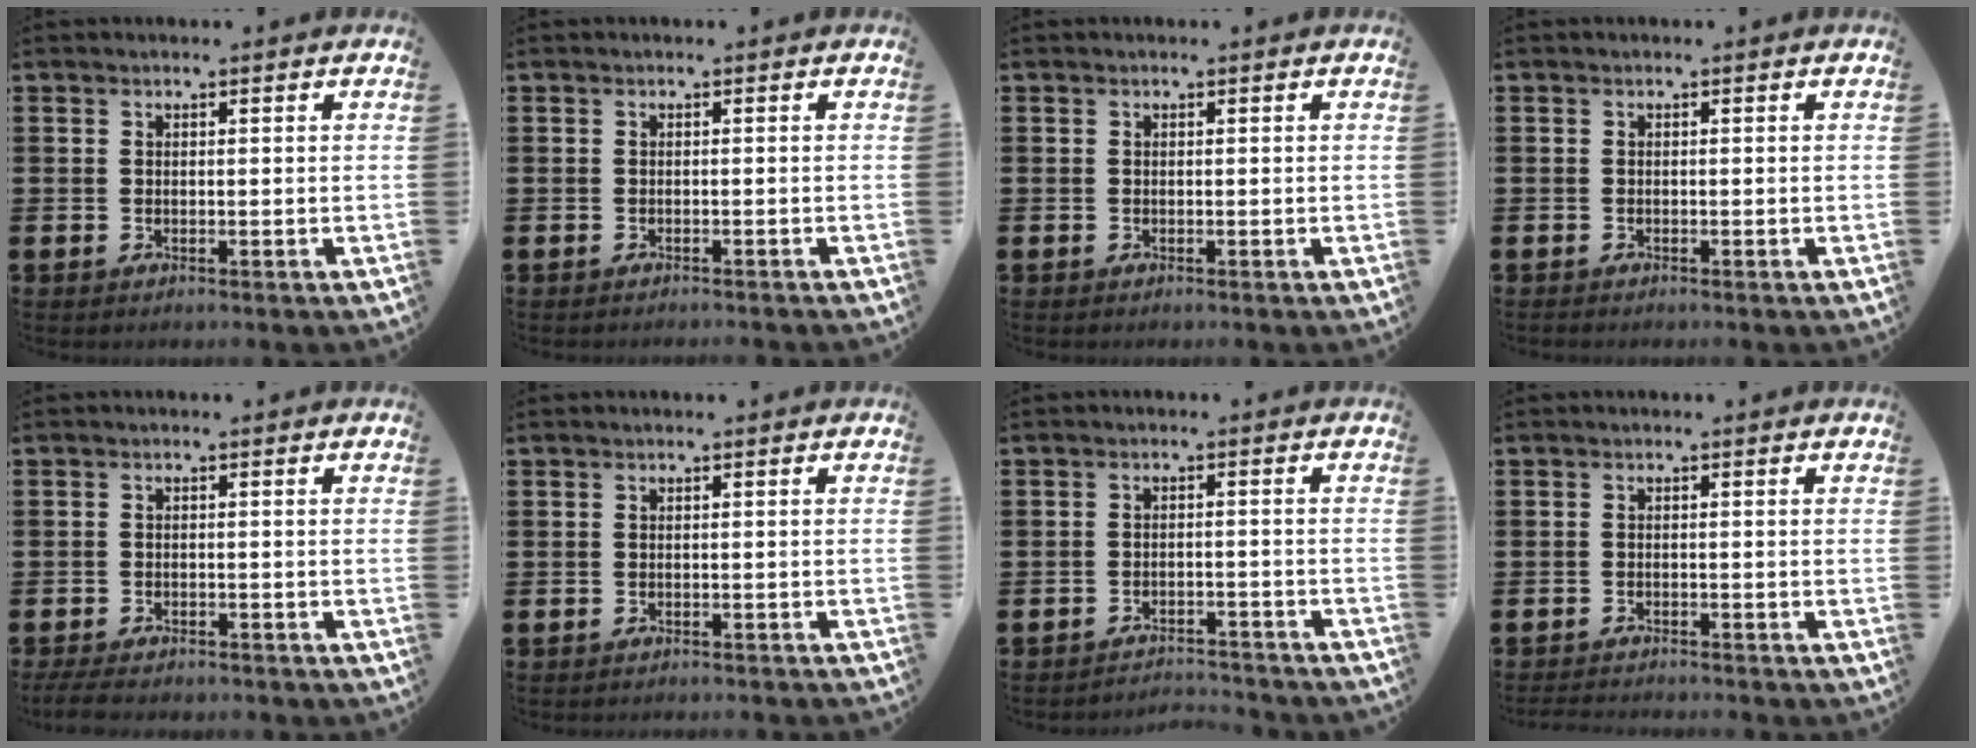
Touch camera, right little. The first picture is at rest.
{"total": 0.5, "force": [-0.5, -0.2, 0.0], "torque": [0.001, -0.001, -0.011]}
{"total": 0.0}
{"total": 0.0}
{"total": 2.1, "force": [-2.0, 0.3, 0.6], "torque": [-0.012, 0.005, -0.040]}
{"total": 0.7, "force": [-0.7, -0.1, 0.0], "torque": [0.000, -0.001, -0.015]}
{"total": 2.4, "force": [-2.4, -0.1, -0.2], "torque": [-0.003, 0.004, -0.054]}
{"total": 1.4, "force": [-1.4, -0.1, 0.1], "torque": [-0.002, 0.002, -0.027]}